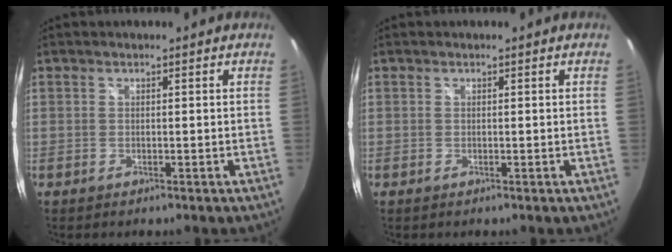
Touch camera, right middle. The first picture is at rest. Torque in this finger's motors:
{"motor_torque": [-0.02, -0.02, 0.00, 0.00]}